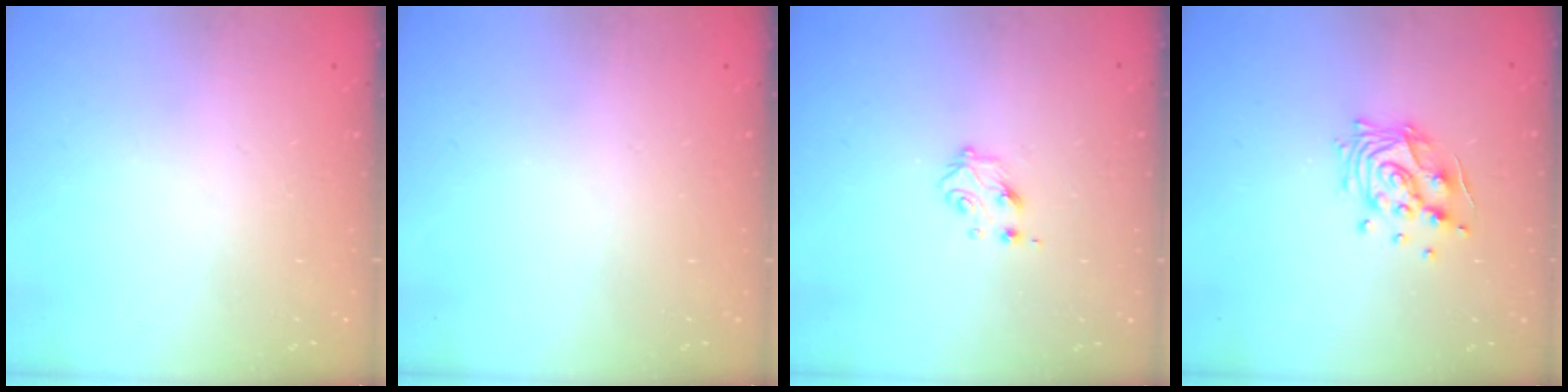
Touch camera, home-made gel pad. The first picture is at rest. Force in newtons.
{"total": 0.0}
{"total": 4.6, "press": 4.5, "slide": 0.6}
{"total": 12.0, "press": 11.9, "slide": 1.2}